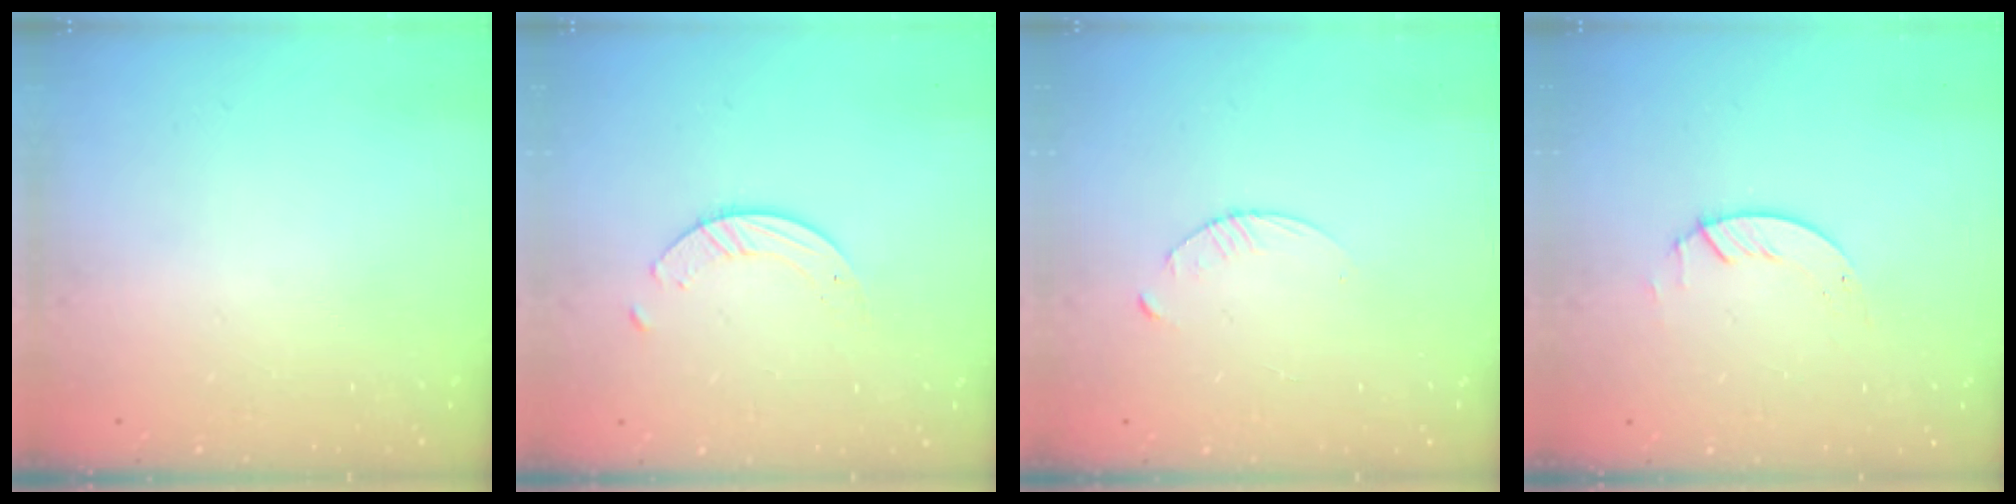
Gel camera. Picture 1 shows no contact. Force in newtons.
{"total": 4.5, "press": 4.5, "slide": 0.3}
{"total": 3.8, "press": 3.7, "slide": 0.5}
{"total": 1.3, "press": 1.2, "slide": 0.1}